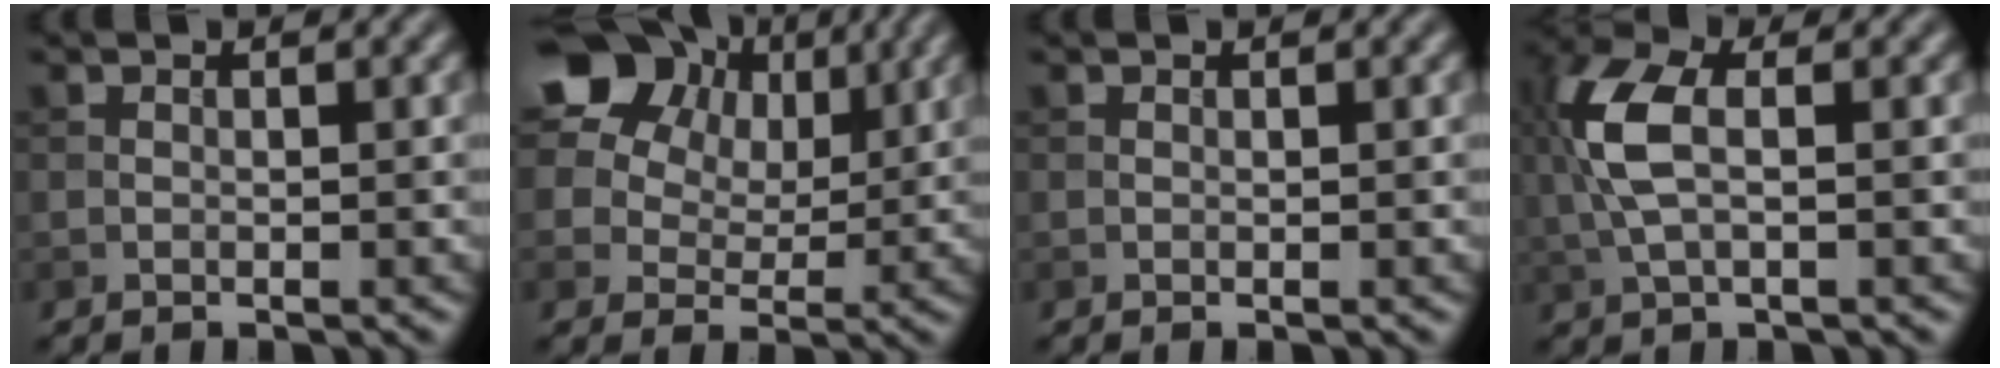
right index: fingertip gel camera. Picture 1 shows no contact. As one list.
[{"total": 16.2, "force": [8.6, 11.3, 7.8], "torque": [-0.189, 0.047, 0.174]}, {"total": 0.0}, {"total": 5.2, "force": [0.7, 2.4, 4.5], "torque": [-0.113, 0.008, 0.011]}]